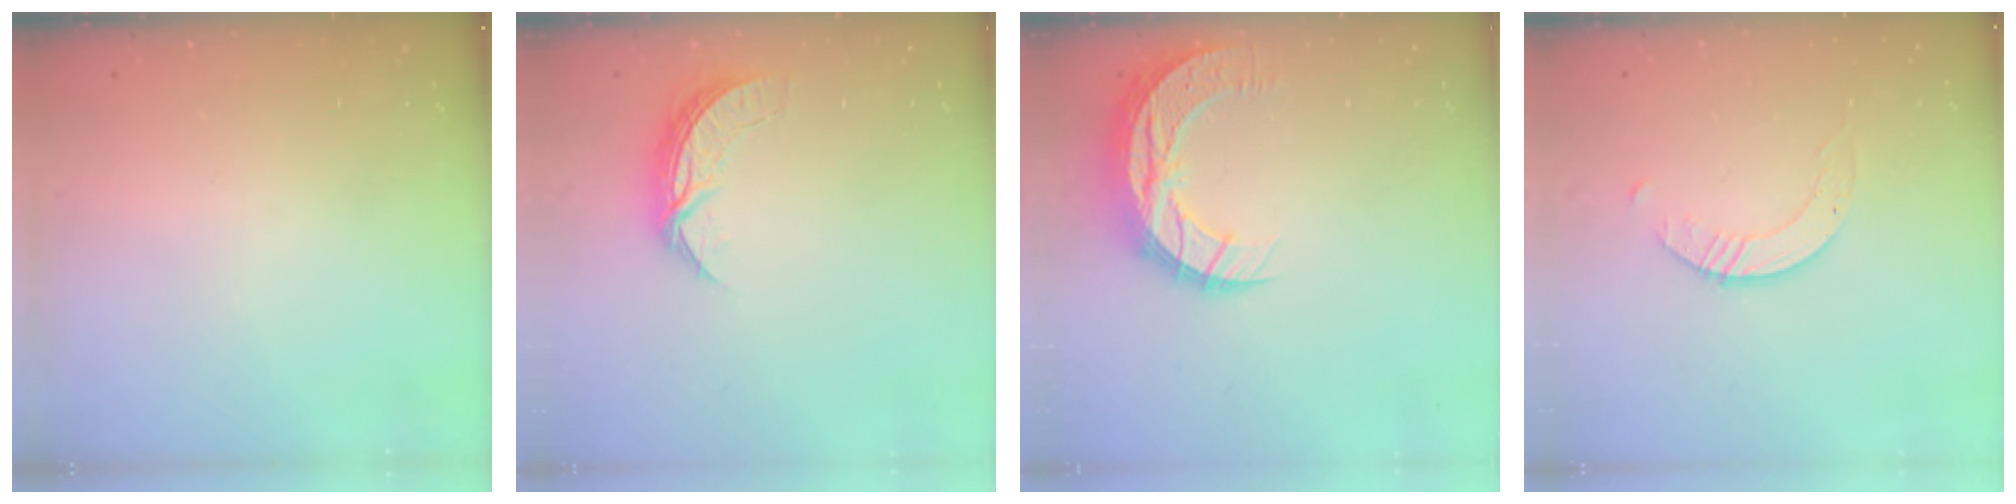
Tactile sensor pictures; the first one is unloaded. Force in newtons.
{"total": 7.1, "press": 7.0, "slide": 0.7}
{"total": 11.0, "press": 11.0, "slide": 0.8}
{"total": 1.7, "press": 1.7, "slide": 0.2}